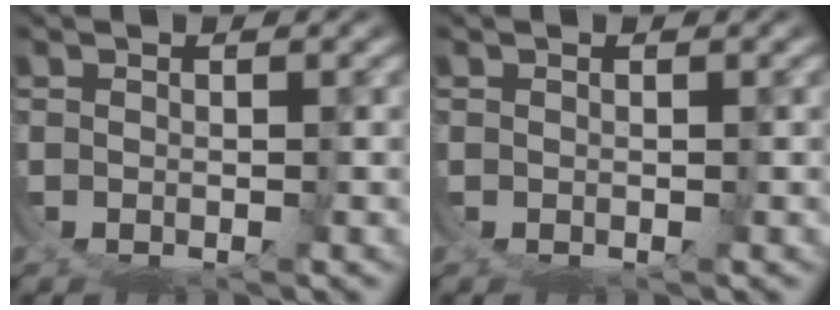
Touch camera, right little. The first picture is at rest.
{"total": 0.0}